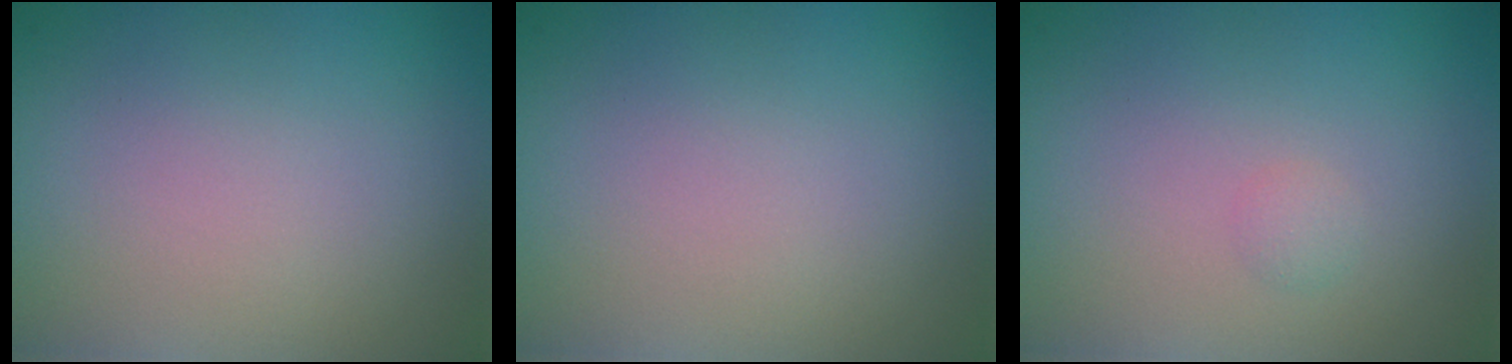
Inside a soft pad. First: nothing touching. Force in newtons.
{"total": 0.0}
{"total": 0.7, "press": 0.7, "slide": 0.0}